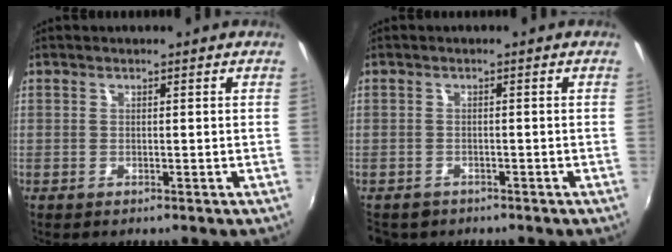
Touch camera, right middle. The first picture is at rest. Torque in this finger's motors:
{"motor_torque": [0.00, 0.00, 0.02, 0.00]}